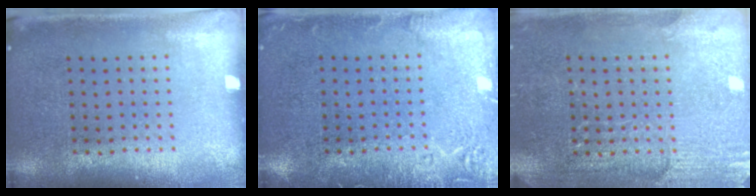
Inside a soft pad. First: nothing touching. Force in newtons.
{"total": 2.2, "press": 2.2, "slide": 0.4}
{"total": 2.9, "press": 2.9, "slide": 0.4}